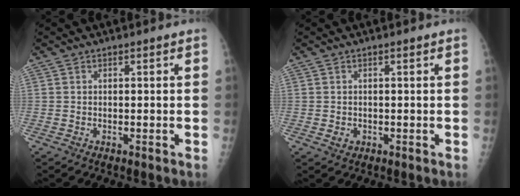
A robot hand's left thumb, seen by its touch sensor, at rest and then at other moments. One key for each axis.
{"total": 1.4, "fx": -0.1, "fy": 1.2, "fz": 0.7, "tx": -0.007, "ty": 0.000, "tz": 0.003}